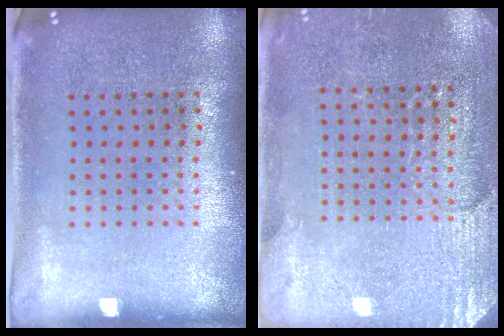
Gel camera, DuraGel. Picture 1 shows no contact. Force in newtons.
{"total": 2.8, "press": 2.7, "slide": 0.8}